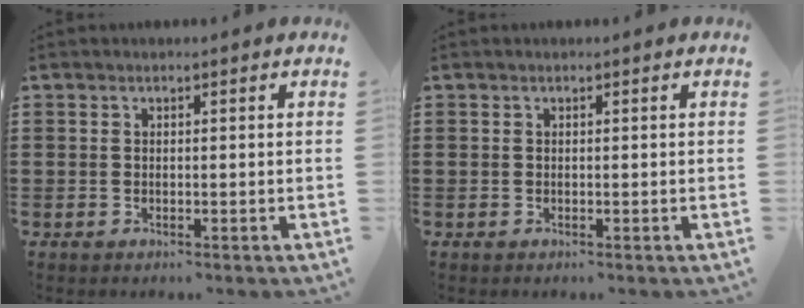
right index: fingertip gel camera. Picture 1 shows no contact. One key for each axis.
{"total": 0.0}